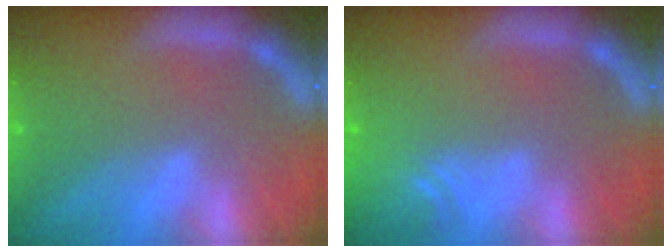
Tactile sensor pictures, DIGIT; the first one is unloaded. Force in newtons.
{"total": 4.0}